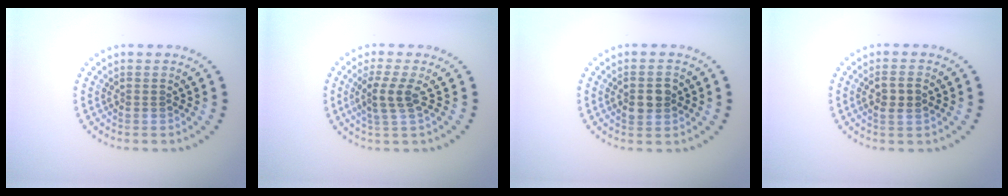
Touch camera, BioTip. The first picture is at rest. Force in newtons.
{"total": 2.4, "press": 2.1, "slide": 1.2}
{"total": 2.4, "press": 2.4, "slide": 0.1}
{"total": 2.1, "press": 2.0, "slide": 0.5}